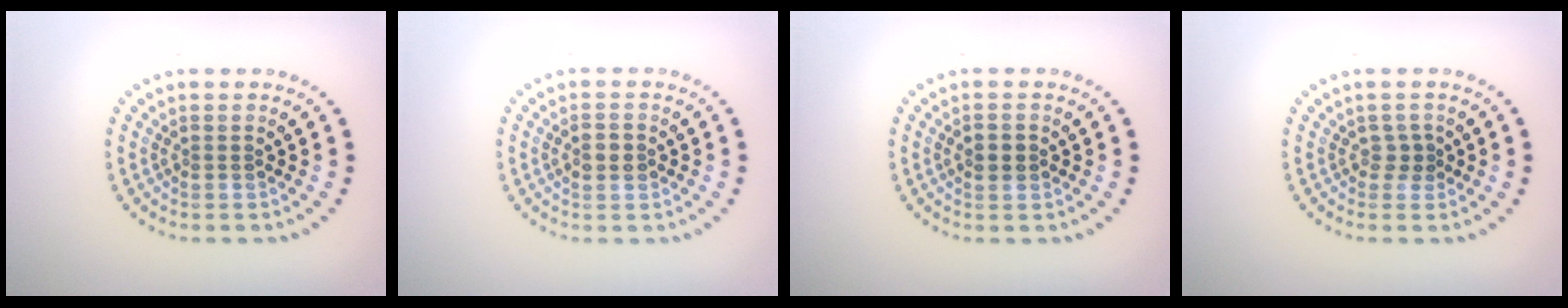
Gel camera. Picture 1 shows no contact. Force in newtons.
{"total": 1.5, "press": 1.5, "slide": 0.0}
{"total": 1.9, "press": 1.9, "slide": 0.1}
{"total": 1.0, "press": 0.8, "slide": 0.7}